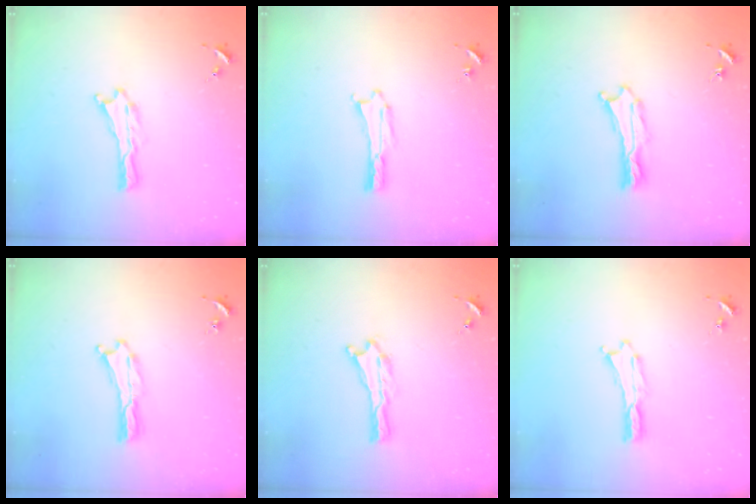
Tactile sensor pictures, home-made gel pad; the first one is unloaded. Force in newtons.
{"total": 0.5, "press": 0.5, "slide": 0.2}
{"total": 0.7, "press": 0.6, "slide": 0.2}
{"total": 0.0}
{"total": 0.0}
{"total": 0.0}